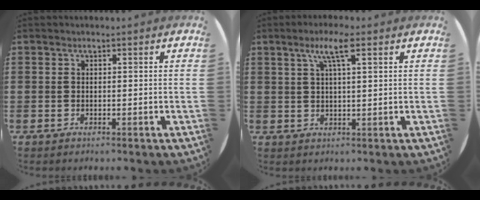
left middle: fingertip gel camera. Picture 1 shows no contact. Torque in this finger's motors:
{"motor_torque": [1.22, -0.64, 0.18, 0.17]}